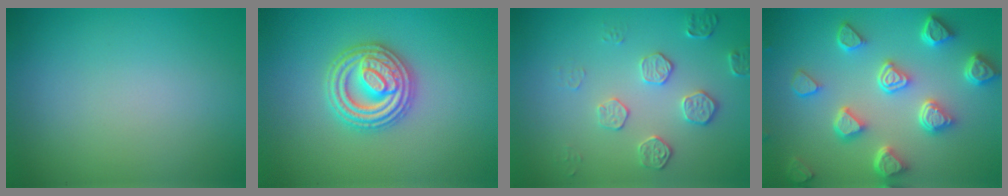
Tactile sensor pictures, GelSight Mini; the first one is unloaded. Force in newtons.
{"total": 4.9, "press": 4.8, "slide": 0.7}
{"total": 2.2, "press": 1.8, "slide": 1.2}
{"total": 6.6, "press": 5.3, "slide": 3.8}